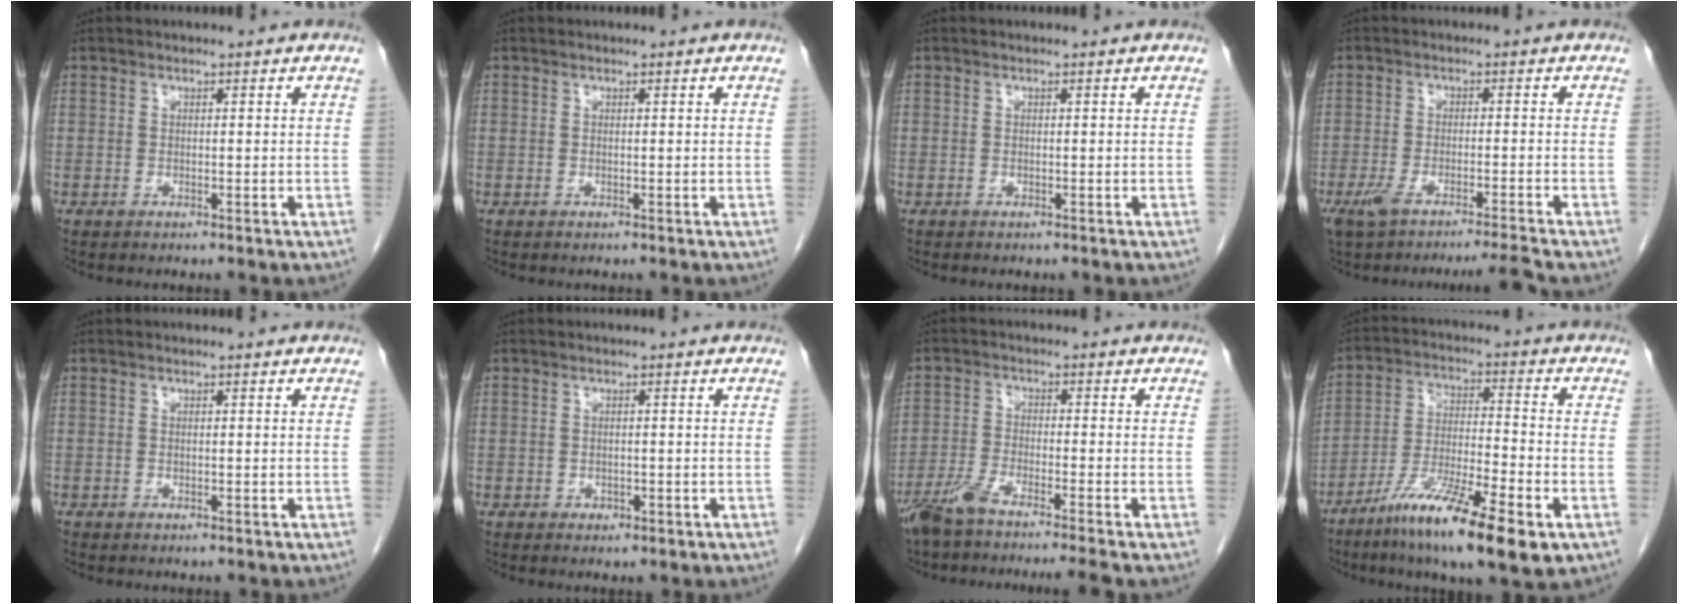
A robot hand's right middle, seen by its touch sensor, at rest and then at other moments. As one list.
[{"total": 0.0}, {"total": 0.0}, {"total": 6.8, "force": [-5.5, -1.0, 3.8], "torque": [-0.062, -0.011, -0.093]}, {"total": 0.0}, {"total": 1.2, "force": [-0.6, 0.9, 0.6], "torque": [-0.010, 0.002, -0.002]}, {"total": 8.3, "force": [-6.9, -1.0, 4.6], "torque": [-0.071, -0.020, -0.119]}, {"total": 15.5, "force": [-8.7, 1.9, 12.7], "torque": [-0.226, -0.029, -0.150]}]